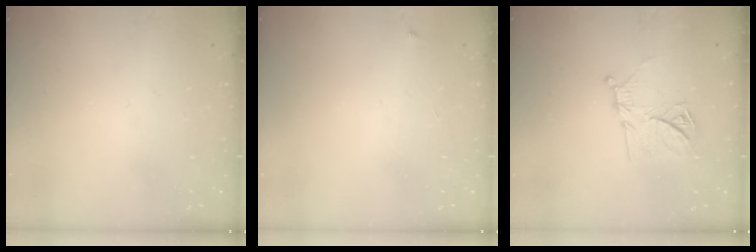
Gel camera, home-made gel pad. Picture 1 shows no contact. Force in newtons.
{"total": 2.5, "press": 2.4, "slide": 0.4}
{"total": 11.7, "press": 11.7, "slide": 0.4}